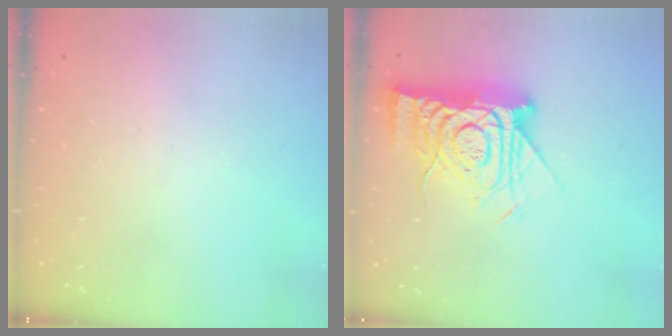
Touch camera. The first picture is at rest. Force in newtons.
{"total": 14.6, "press": 14.5, "slide": 1.5}